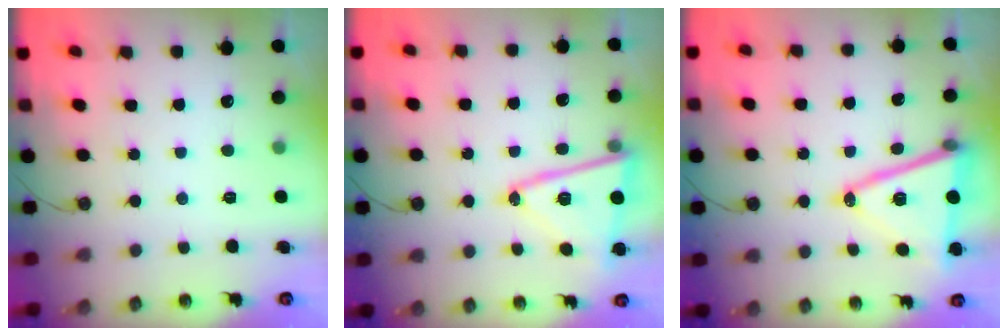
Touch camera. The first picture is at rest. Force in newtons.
{"total": 16.1, "press": 16.1, "slide": 1.2}
{"total": 17.0, "press": 16.5, "slide": 3.9}